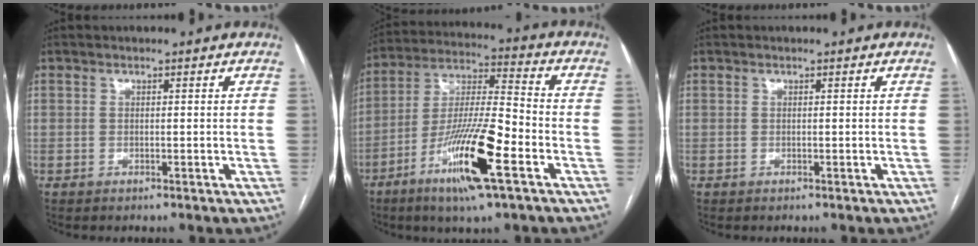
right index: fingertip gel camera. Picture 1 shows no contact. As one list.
[{"total": 16.0, "force": [-7.3, 1.4, 14.2], "torque": [-0.275, -0.017, -0.131]}, {"total": 0.0}]